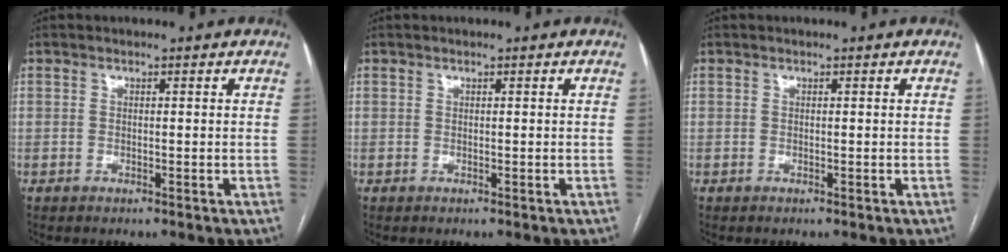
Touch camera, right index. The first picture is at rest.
{"total": 0.0}
{"total": 0.0}